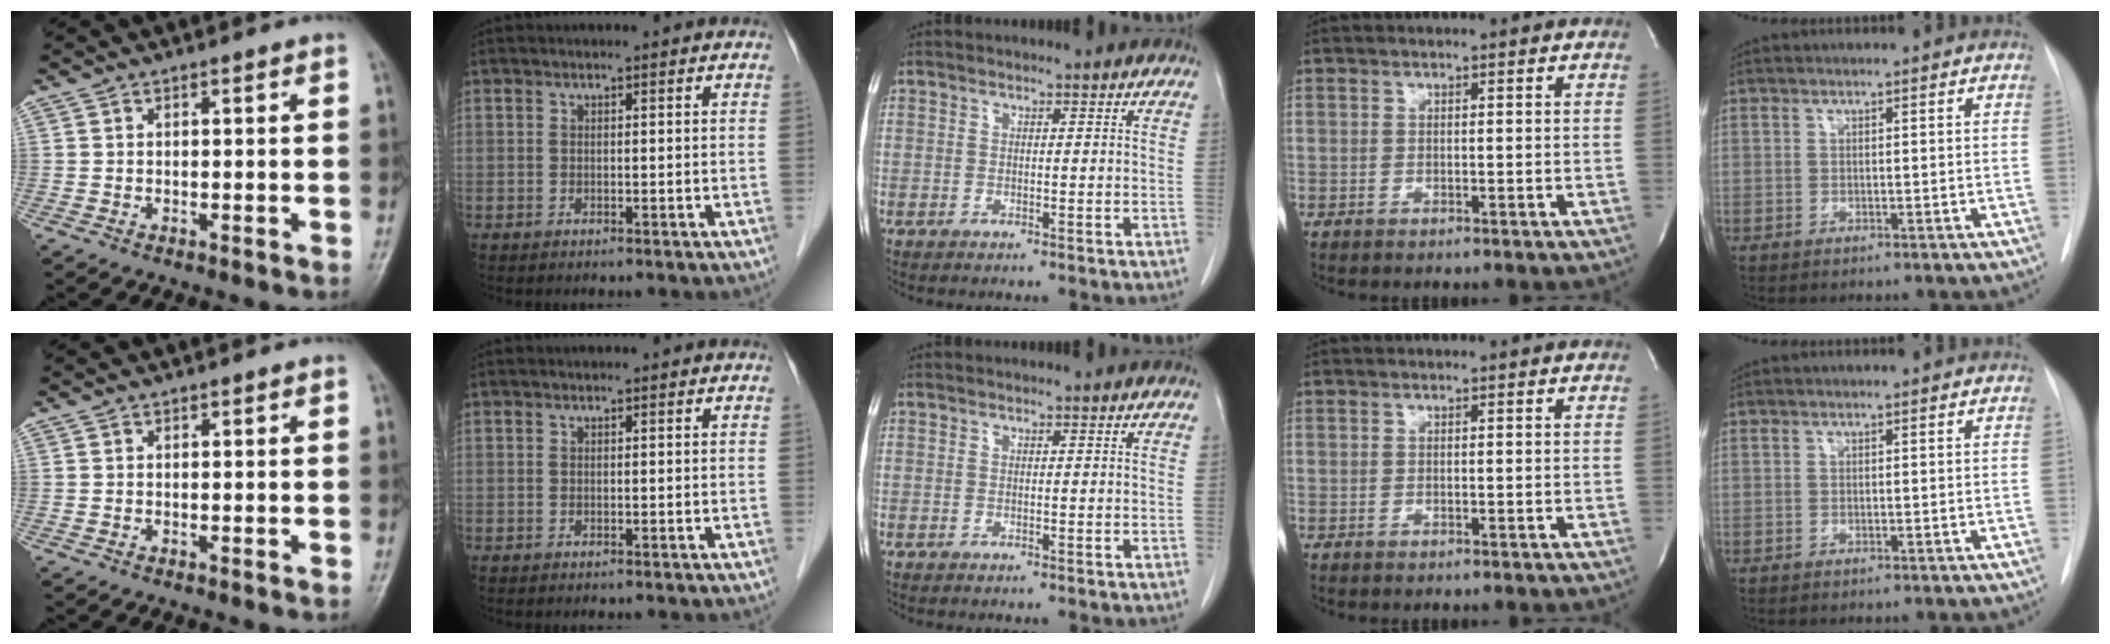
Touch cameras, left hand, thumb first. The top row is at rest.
{}